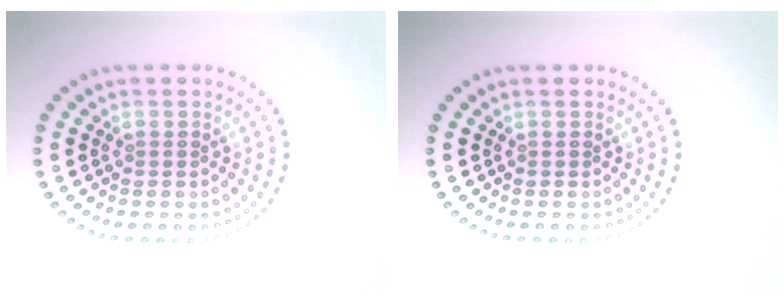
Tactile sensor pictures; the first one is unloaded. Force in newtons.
{"total": 0.0}